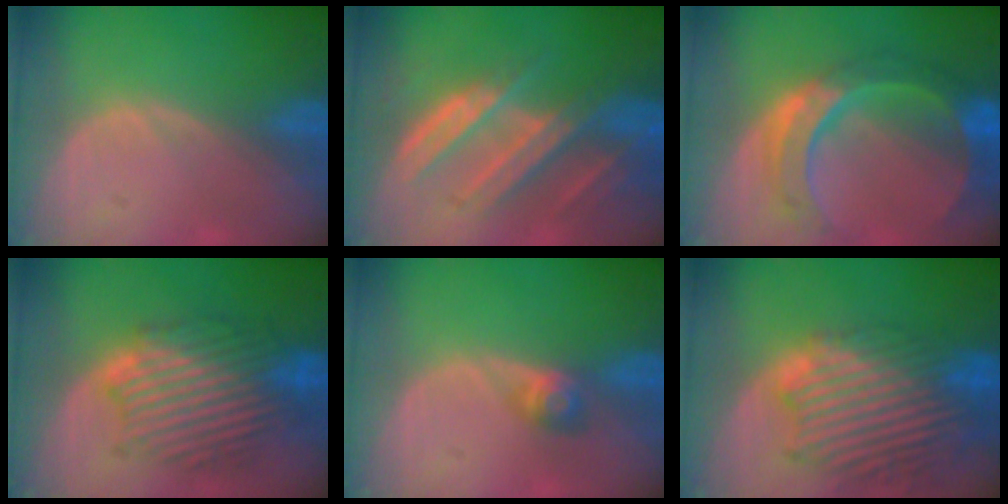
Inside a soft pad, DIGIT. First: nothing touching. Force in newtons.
{"total": 9.0, "press": 8.2, "slide": 3.7}
{"total": 11.1, "press": 9.2, "slide": 6.1}
{"total": 9.4, "press": 9.4, "slide": 0.2}
{"total": 2.8, "press": 2.6, "slide": 1.2}
{"total": 14.0, "press": 11.8, "slide": 7.4}